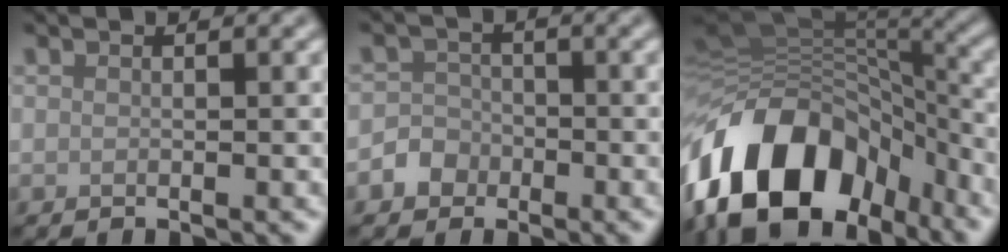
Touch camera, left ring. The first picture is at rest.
{"total": 2.7, "force": [-1.4, 2.3, 0.3], "torque": [0.019, 0.005, -0.036]}
{"total": 15.2, "force": [-8.2, 9.5, 8.5], "torque": [-0.179, 0.014, -0.135]}